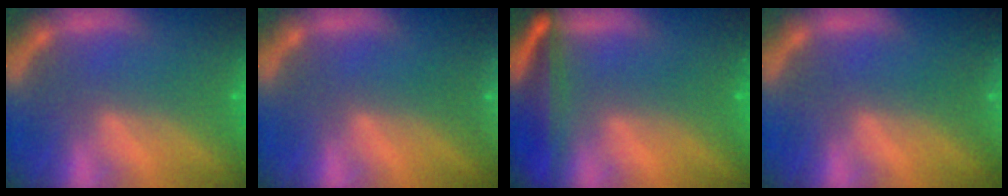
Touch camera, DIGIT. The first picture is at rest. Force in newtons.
{"total": 9.0}
{"total": 7.1}
{"total": 2.4}